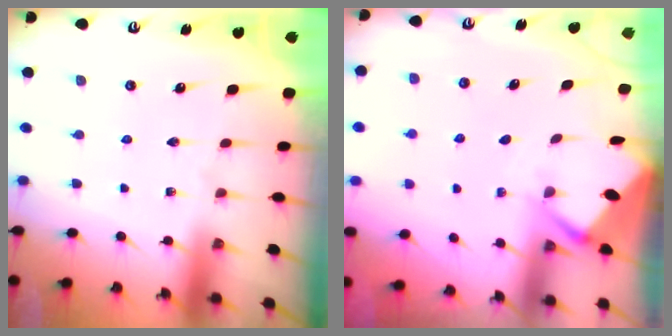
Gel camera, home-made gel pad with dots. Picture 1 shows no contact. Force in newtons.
{"total": 2.7, "press": 2.6, "slide": 0.4}